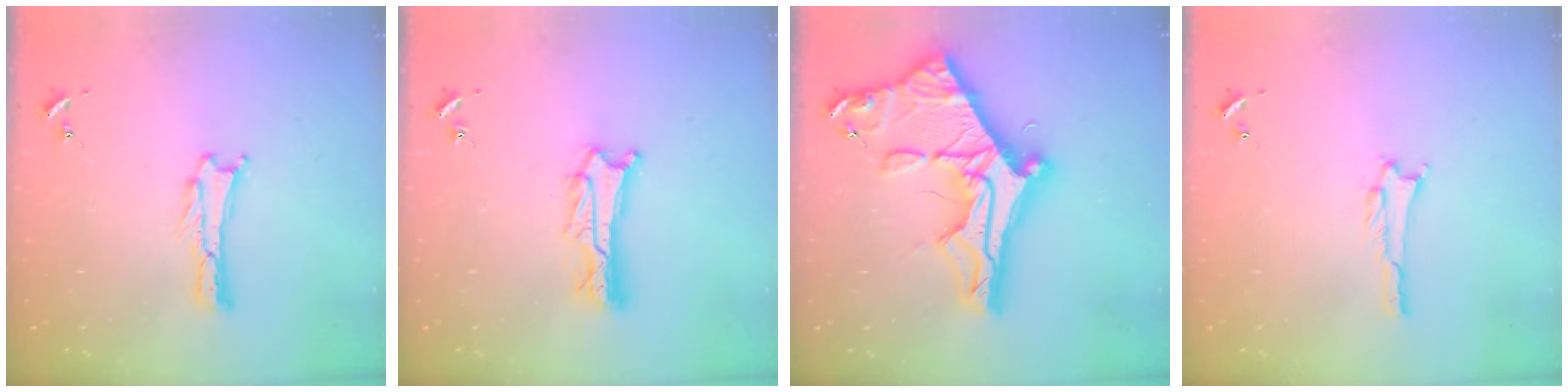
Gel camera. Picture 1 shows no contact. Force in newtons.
{"total": 3.3, "press": 3.3, "slide": 0.5}
{"total": 14.3, "press": 14.2, "slide": 1.4}
{"total": 0.6, "press": 0.6, "slide": 0.1}